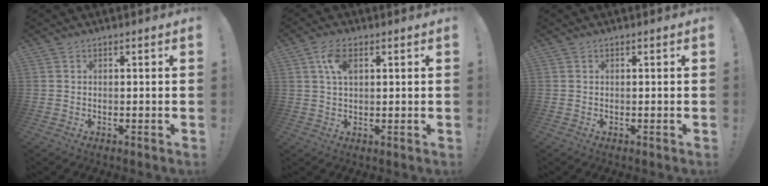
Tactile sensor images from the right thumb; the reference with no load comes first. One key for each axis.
{"total": 6.3, "fx": 2.1, "fy": 3.4, "fz": 4.8, "tx": -0.089, "ty": 0.004, "tz": 0.039}
{"total": 0.0}